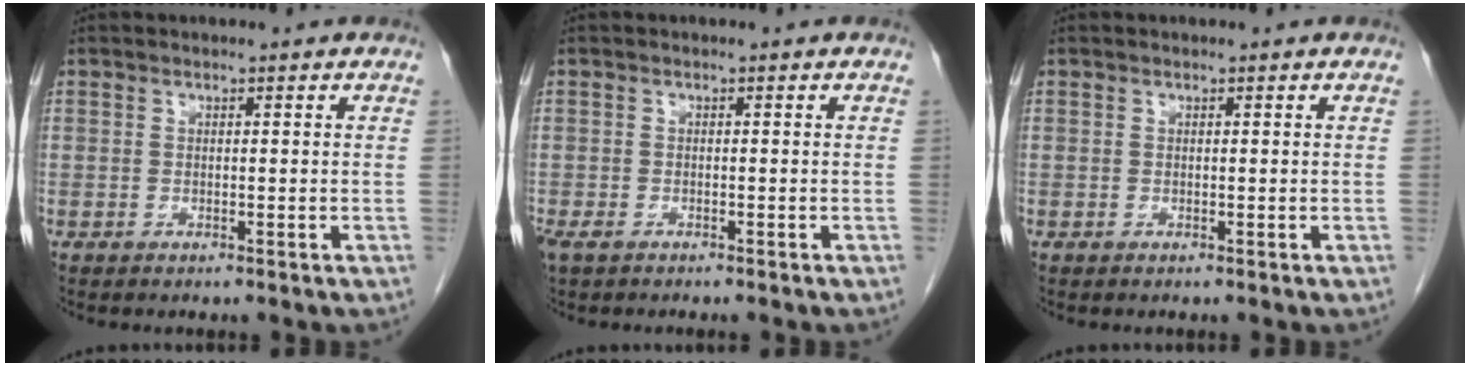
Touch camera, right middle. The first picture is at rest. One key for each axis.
{"total": 2.2, "fx": -1.6, "fy": 1.0, "fz": 1.2, "tx": -0.027, "ty": -0.004, "tz": -0.023}
{"total": 0.0}